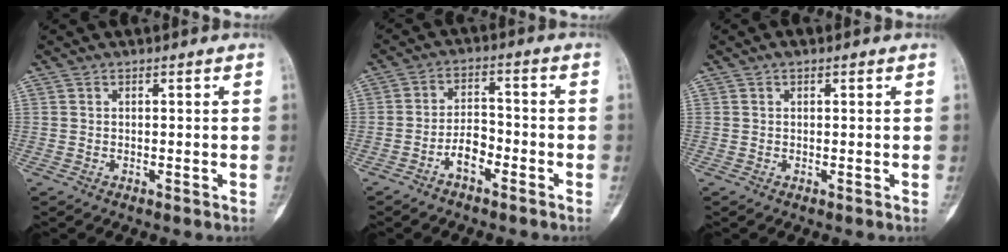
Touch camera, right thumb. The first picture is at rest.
{"total": 5.2, "force": [-3.0, 2.5, 3.4], "torque": [-0.053, 0.030, -0.057]}
{"total": 1.3, "force": [0.7, 0.6, 0.8], "torque": [-0.009, 0.005, 0.006]}